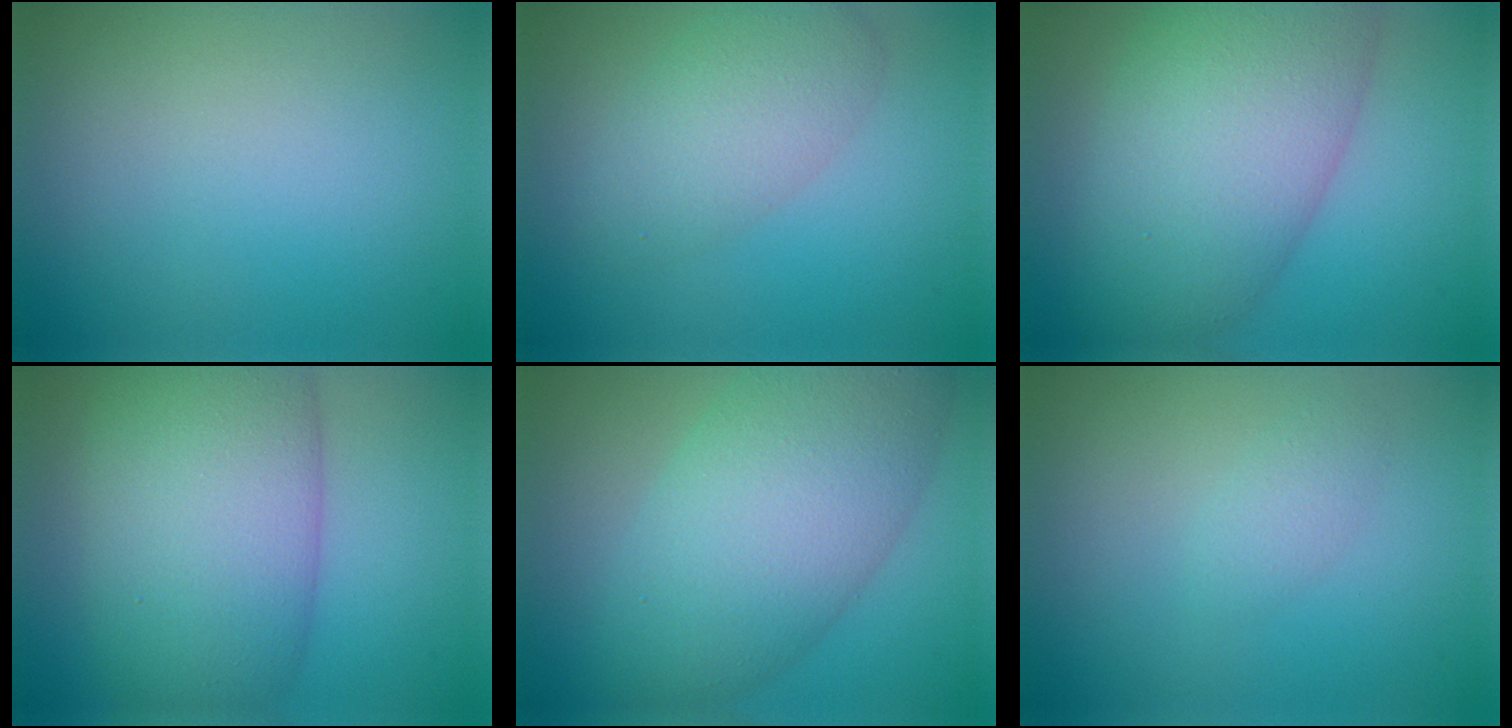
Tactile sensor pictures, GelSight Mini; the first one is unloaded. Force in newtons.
{"total": 4.2, "press": 4.2, "slide": 0.2}
{"total": 11.0, "press": 11.0, "slide": 0.2}
{"total": 11.2, "press": 11.2, "slide": 0.3}
{"total": 9.5, "press": 9.5, "slide": 0.2}
{"total": 1.2, "press": 1.2, "slide": 0.0}